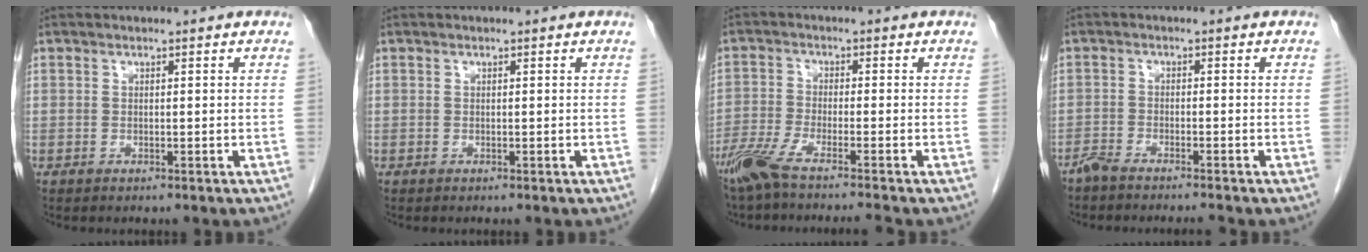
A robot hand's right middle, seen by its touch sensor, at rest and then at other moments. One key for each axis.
{"total": 0.0}
{"total": 8.0, "fx": -6.5, "fy": -0.8, "fz": 4.5, "tx": -0.080, "ty": -0.022, "tz": -0.117}
{"total": 3.8, "fx": -3.5, "fy": -0.2, "fz": 1.5, "tx": -0.022, "ty": -0.006, "tz": -0.061}